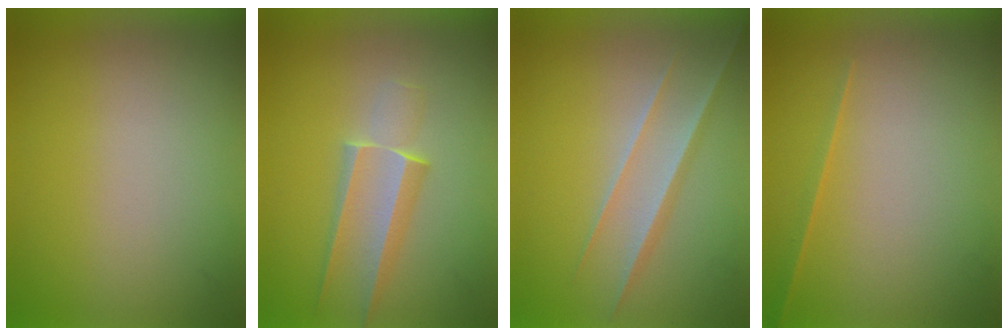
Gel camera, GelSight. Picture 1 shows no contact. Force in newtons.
{"total": 2.2}
{"total": 1.5}
{"total": 1.1}